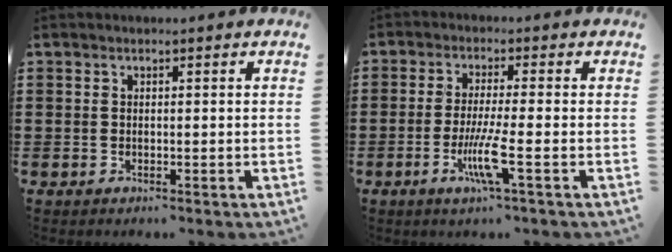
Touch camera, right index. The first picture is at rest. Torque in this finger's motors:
{"motor_torque": [-0.02, 0.04, 0.49, 0.12]}